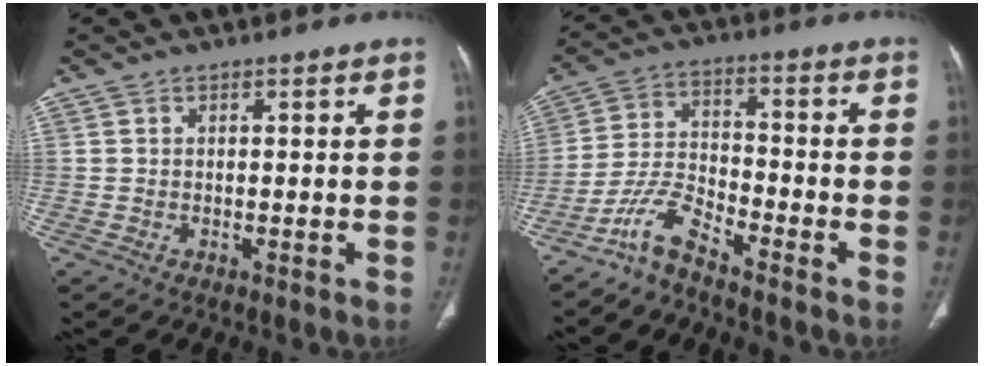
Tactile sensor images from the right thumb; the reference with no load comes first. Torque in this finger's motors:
{"motor_torque": [-0.04, -0.02, 0.07, 0.02, 0.03]}